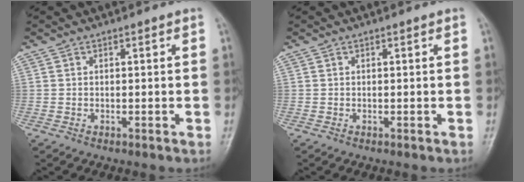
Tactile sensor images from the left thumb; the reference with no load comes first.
{"total": 0.0}